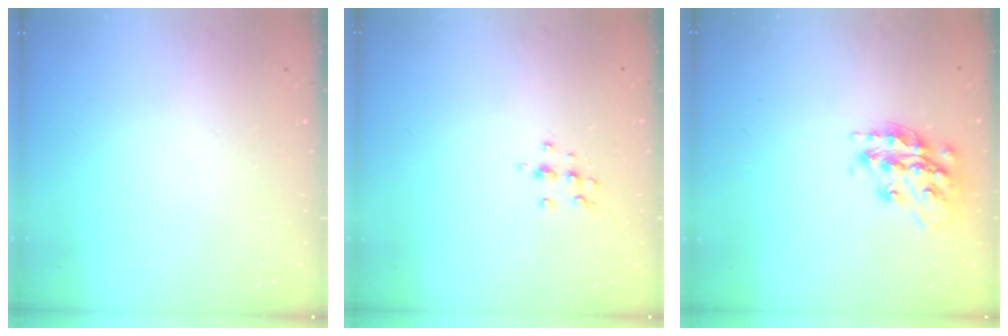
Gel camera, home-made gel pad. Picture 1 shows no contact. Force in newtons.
{"total": 6.8, "press": 6.8, "slide": 0.6}
{"total": 17.3, "press": 17.3, "slide": 1.2}